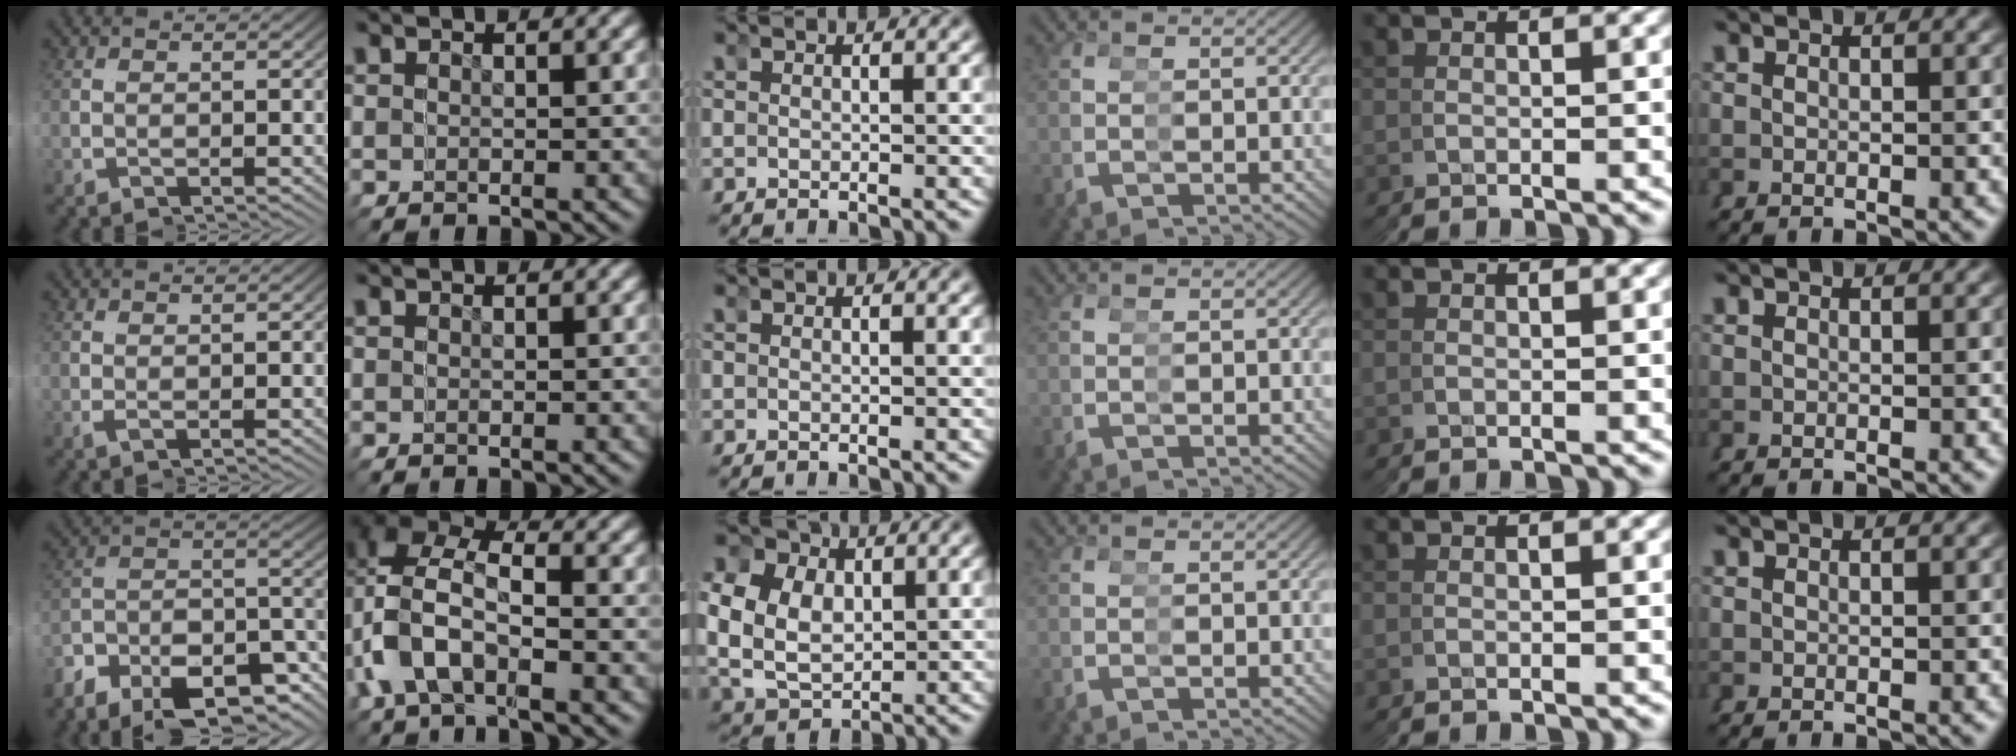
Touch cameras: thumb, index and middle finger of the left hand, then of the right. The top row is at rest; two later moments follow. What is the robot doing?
{"motion": "grasp_and_lifting", "object": "pipette"}